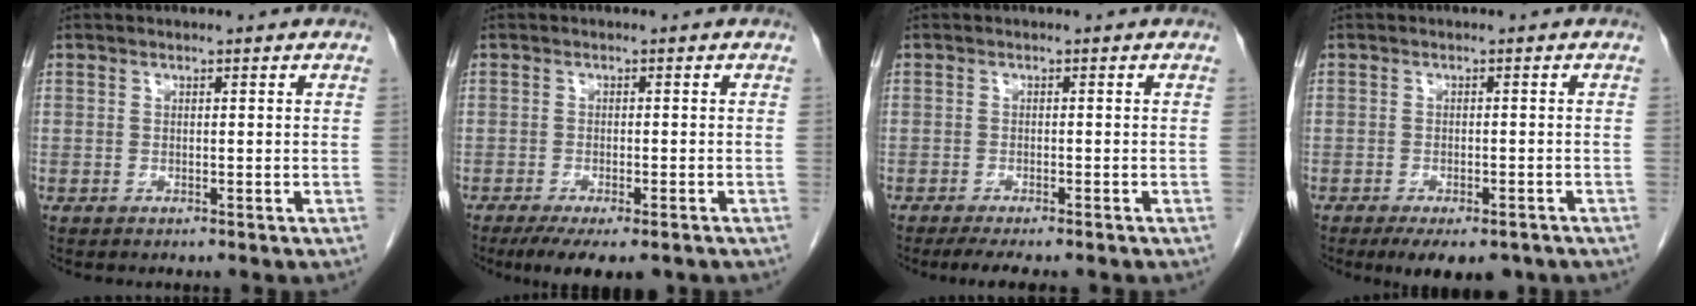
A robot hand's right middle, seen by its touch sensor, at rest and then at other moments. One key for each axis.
{"total": 8.1, "fx": -5.9, "fy": 2.0, "fz": 5.1, "tx": -0.069, "ty": -0.016, "tz": -0.087}
{"total": 5.7, "fx": -4.7, "fy": 0.9, "fz": 3.1, "tx": -0.041, "ty": -0.012, "tz": -0.067}
{"total": 7.8, "fx": -5.8, "fy": 3.0, "fz": 4.2, "tx": -0.051, "ty": -0.005, "tz": -0.079}